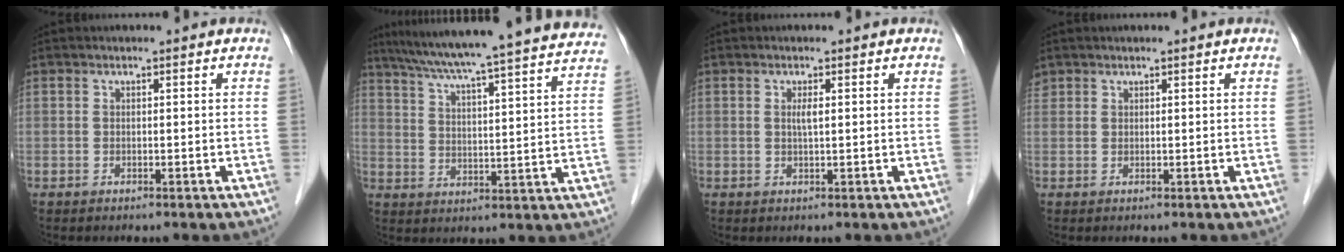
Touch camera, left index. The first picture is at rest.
{"total": 28.2, "force": [25.5, 0.0, 12.0], "torque": [-0.197, -0.029, 0.325]}
{"total": 1.3, "force": [0.3, 0.1, 1.3], "torque": [-0.029, 0.000, 0.006]}
{"total": 1.0, "force": [0.8, 0.6, 0.0], "torque": [0.003, 0.012, 0.015]}